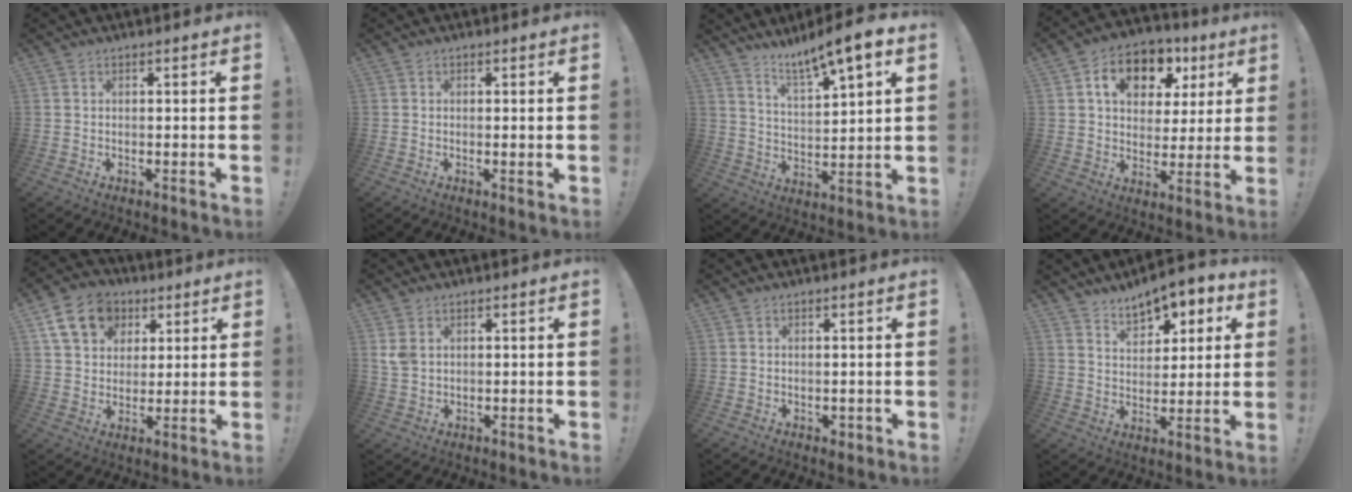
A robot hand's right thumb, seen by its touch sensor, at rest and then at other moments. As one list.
[{"total": 1.0, "force": [0.2, 0.0, 1.0], "torque": [-0.010, -0.004, 0.000]}, {"total": 9.9, "force": [8.1, 0.6, 5.6], "torque": [-0.092, -0.060, 0.131]}, {"total": 13.5, "force": [5.8, 9.4, 7.7], "torque": [-0.126, -0.015, 0.107]}, {"total": 14.6, "force": [6.2, 11.3, 6.8], "torque": [-0.089, -0.023, 0.120]}, {"total": 3.7, "force": [1.7, 2.3, 2.3], "torque": [-0.041, -0.003, 0.035]}, {"total": 1.2, "force": [0.1, 1.1, 0.5], "torque": [-0.006, 0.002, 0.002]}, {"total": 9.1, "force": [6.5, 4.9, 4.1], "torque": [-0.057, -0.041, 0.120]}]